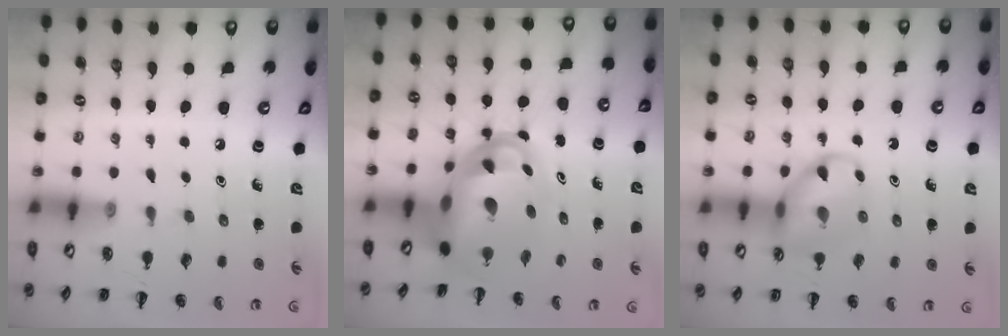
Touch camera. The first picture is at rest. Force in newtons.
{"total": 8.8, "press": 8.5, "slide": 2.4}
{"total": 11.5, "press": 11.4, "slide": 1.3}